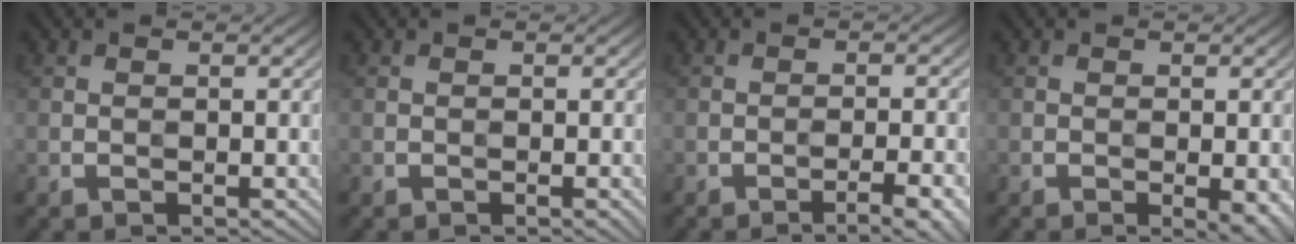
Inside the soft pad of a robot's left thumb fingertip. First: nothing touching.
{"total": 0.7, "force": [-0.3, 0.1, 0.6], "torque": [-0.010, -0.002, -0.005]}
{"total": 5.8, "force": [-3.7, 0.9, 4.3], "torque": [-0.064, 0.013, -0.053]}
{"total": 3.1, "force": [-1.2, 0.6, 2.8], "torque": [-0.042, -0.003, -0.013]}